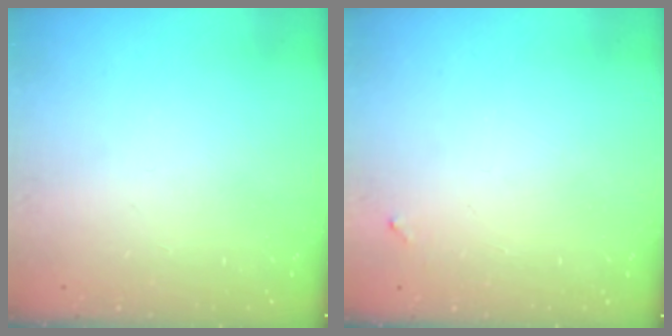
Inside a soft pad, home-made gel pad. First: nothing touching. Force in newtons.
{"total": 3.9, "press": 3.9, "slide": 0.3}